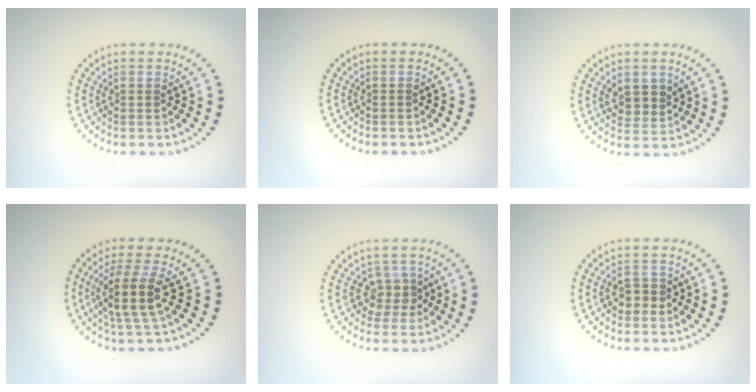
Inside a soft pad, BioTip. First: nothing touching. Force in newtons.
{"total": 0.0}
{"total": 2.5, "press": 2.4, "slide": 0.9}
{"total": 4.1, "press": 3.4, "slide": 2.2}
{"total": 2.2, "press": 1.9, "slide": 1.1}
{"total": 1.8, "press": 1.8, "slide": 0.4}